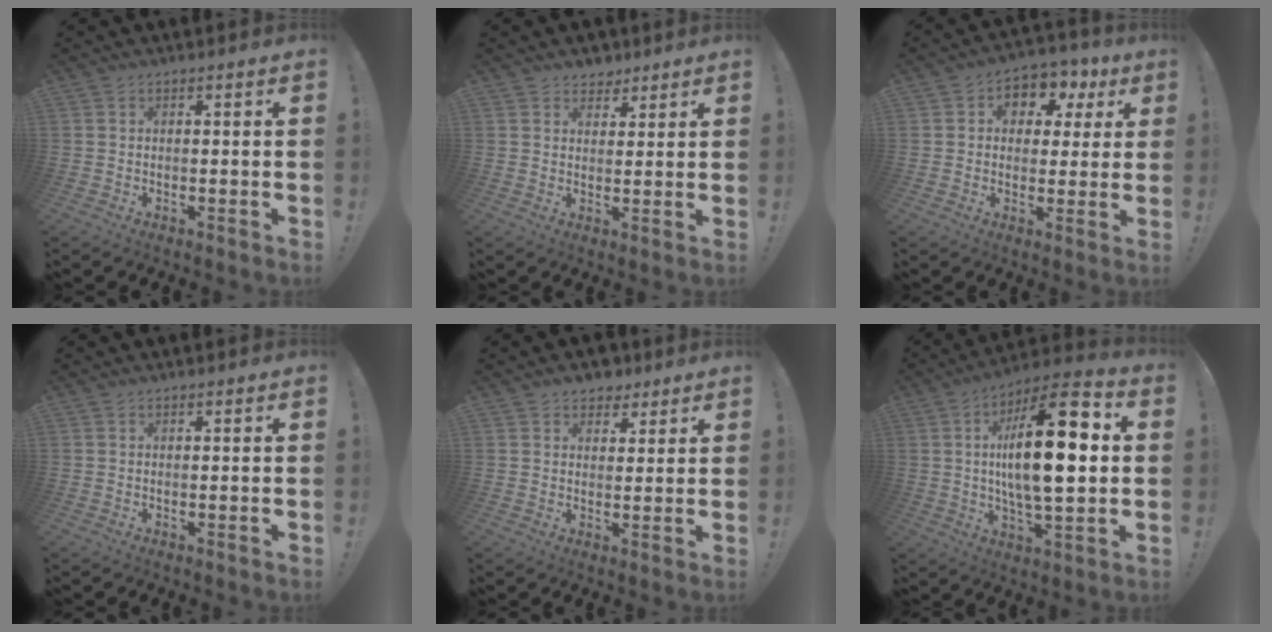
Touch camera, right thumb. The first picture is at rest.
{"total": 4.4, "force": [3.3, 2.9, 0.2], "torque": [0.008, -0.023, 0.060]}
{"total": 7.2, "force": [1.7, 6.2, 3.2], "torque": [-0.028, -0.007, 0.030]}
{"total": 0.0}
{"total": 5.5, "force": [3.9, 3.7, 0.9], "torque": [0.000, -0.024, 0.072]}
{"total": 23.0, "force": [2.6, 8.4, 21.2], "torque": [-0.343, -0.006, 0.029]}